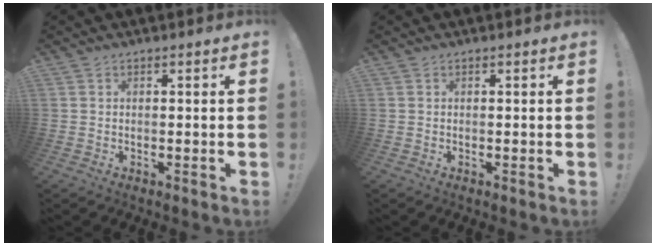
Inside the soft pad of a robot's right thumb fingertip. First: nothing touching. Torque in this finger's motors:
{"motor_torque": [0.00, 0.00, -0.05, 0.01, 0.03]}